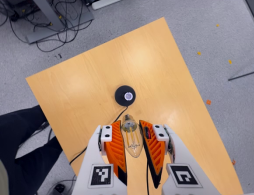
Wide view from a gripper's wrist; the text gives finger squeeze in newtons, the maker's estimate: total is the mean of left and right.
{"total": 19.7, "left": 21.4, "right": 18.0}